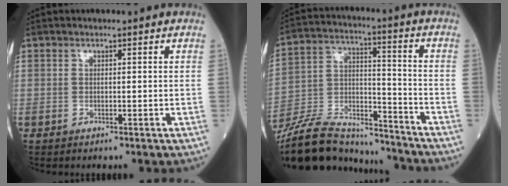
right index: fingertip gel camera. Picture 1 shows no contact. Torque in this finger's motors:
{"motor_torque": [-1.33, -0.70, -1.05, -0.21]}